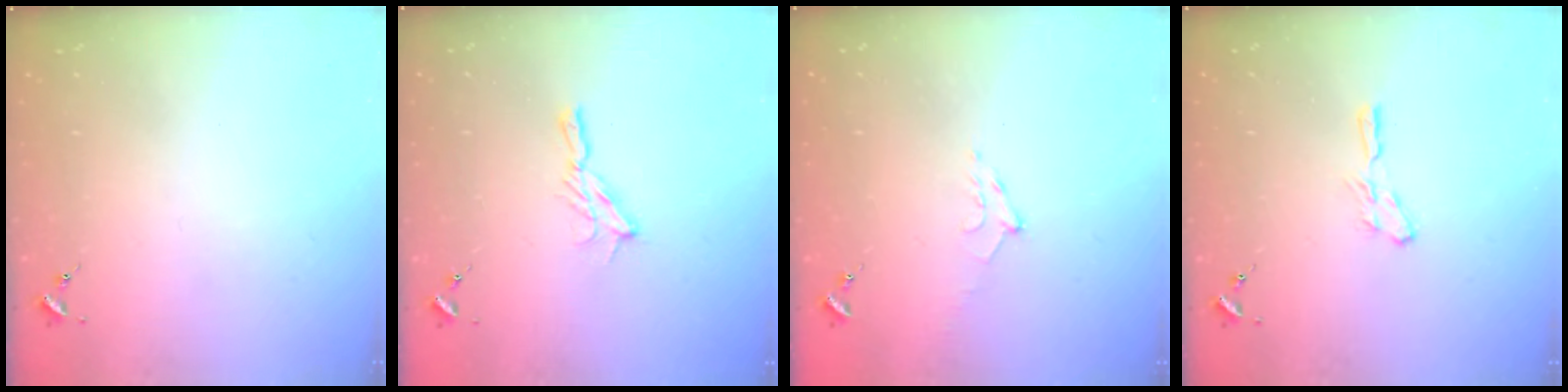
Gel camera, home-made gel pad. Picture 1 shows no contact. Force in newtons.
{"total": 5.7, "press": 5.7, "slide": 0.4}
{"total": 9.4, "press": 9.4, "slide": 0.9}
{"total": 4.2, "press": 4.2, "slide": 0.1}